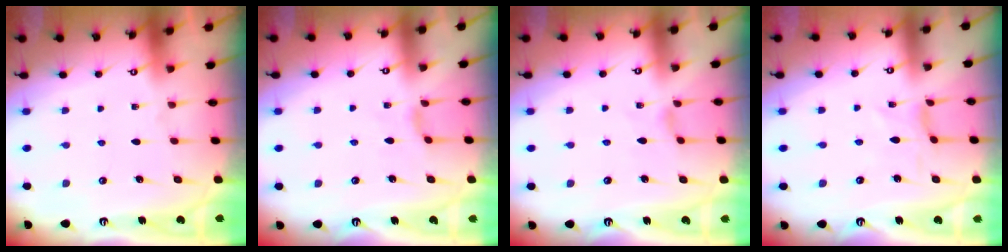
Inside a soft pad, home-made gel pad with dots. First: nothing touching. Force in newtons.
{"total": 2.6, "press": 2.6, "slide": 0.5}
{"total": 1.1, "press": 1.1, "slide": 0.2}
{"total": 0.7, "press": 0.6, "slide": 0.3}